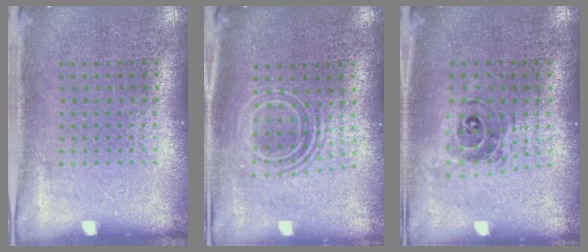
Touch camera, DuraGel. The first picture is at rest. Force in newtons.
{"total": 1.7, "press": 1.3, "slide": 1.1}
{"total": 0.7, "press": 0.7, "slide": 0.1}